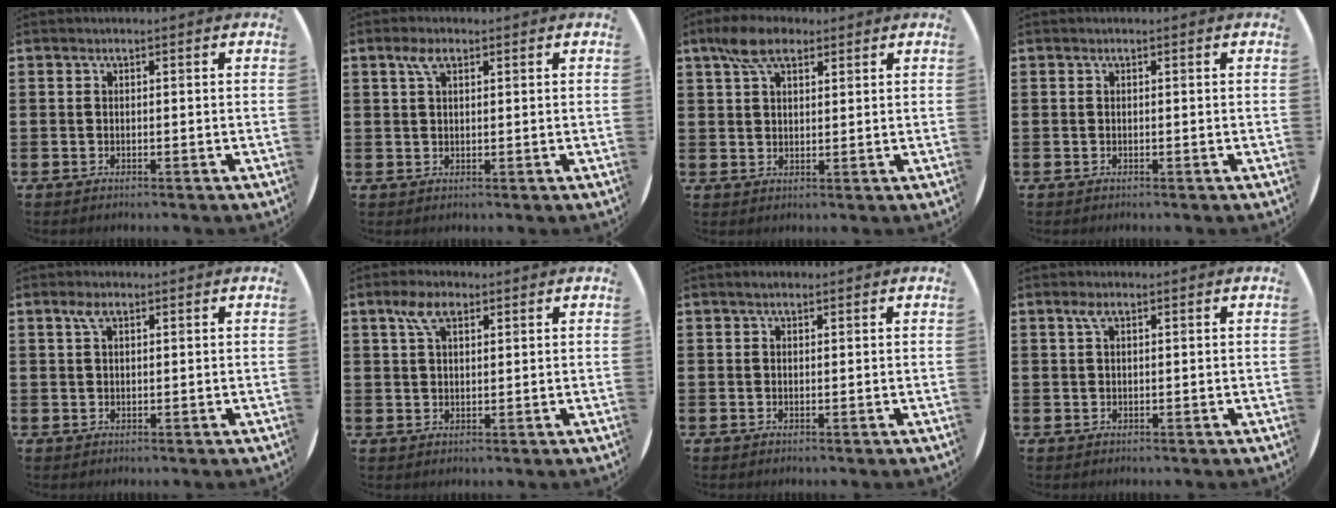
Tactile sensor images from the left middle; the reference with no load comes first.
{"total": 2.7, "force": [1.6, 1.3, 1.7], "torque": [-0.038, 0.007, 0.029]}
{"total": 5.6, "force": [3.7, 3.0, 3.0], "torque": [-0.061, 0.007, 0.068]}
{"total": 0.0}
{"total": 2.0, "force": [1.1, 1.0, 1.3], "torque": [-0.022, 0.003, 0.019]}
{"total": 4.4, "force": [2.7, 2.2, 2.6], "torque": [-0.051, 0.005, 0.047]}
{"total": 0.9, "force": [0.7, 0.4, 0.5], "torque": [-0.002, 0.002, 0.010]}
{"total": 1.5, "force": [0.7, 0.7, 1.1], "torque": [-0.026, 0.005, 0.013]}